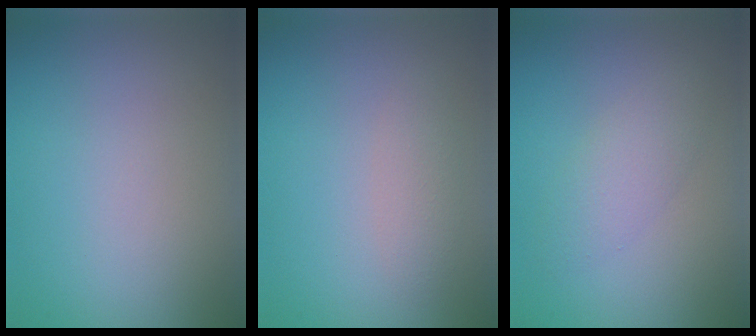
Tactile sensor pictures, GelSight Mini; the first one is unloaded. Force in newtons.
{"total": 1.5, "press": 1.5, "slide": 0.1}
{"total": 2.5, "press": 2.5, "slide": 0.0}